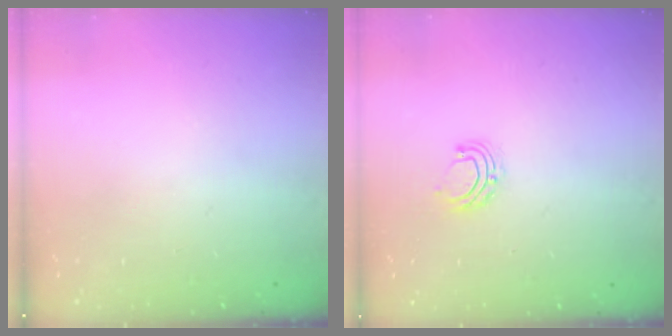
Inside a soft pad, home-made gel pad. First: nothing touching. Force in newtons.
{"total": 5.9, "press": 5.9, "slide": 0.4}